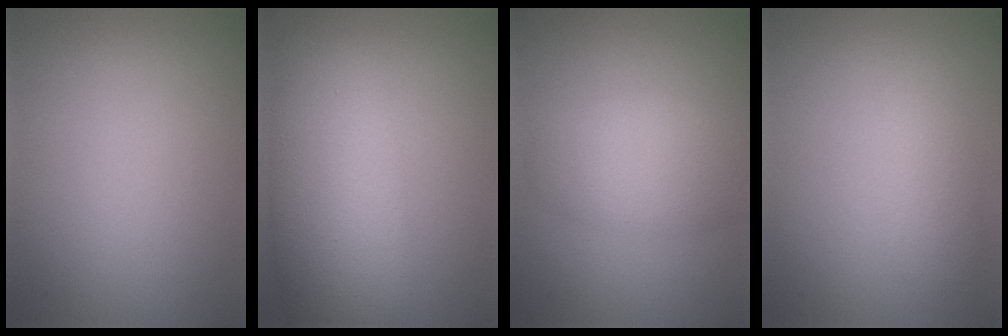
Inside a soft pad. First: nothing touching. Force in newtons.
{"total": 8.3, "press": 8.3, "slide": 0.1}
{"total": 4.5, "press": 4.5, "slide": 0.3}
{"total": 2.5, "press": 2.5, "slide": 0.2}